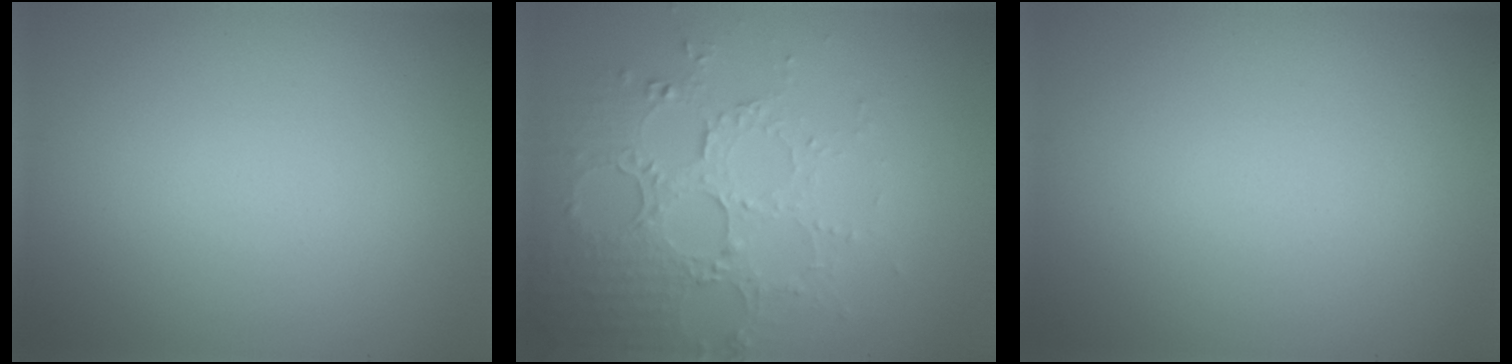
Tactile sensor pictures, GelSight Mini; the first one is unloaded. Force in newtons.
{"total": 5.4, "press": 3.9, "slide": 3.7}
{"total": 0.0}